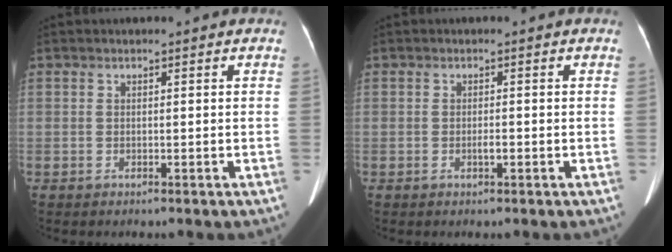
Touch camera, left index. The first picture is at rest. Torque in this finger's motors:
{"motor_torque": [0.23, 0.07, 0.07, 0.05]}